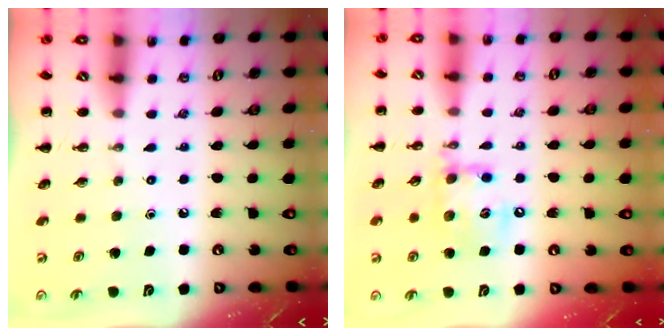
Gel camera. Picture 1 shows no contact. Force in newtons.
{"total": 13.0, "press": 12.8, "slide": 2.0}